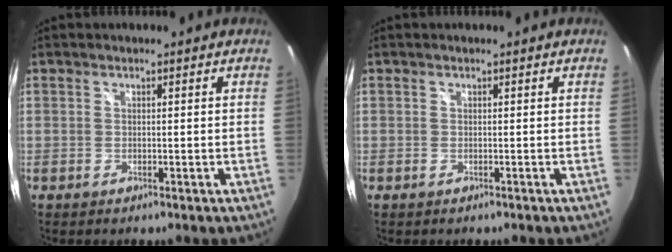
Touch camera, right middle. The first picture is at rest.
{"total": 0.0}